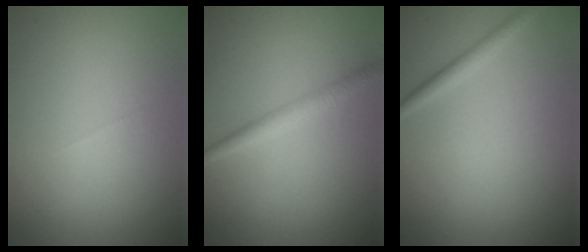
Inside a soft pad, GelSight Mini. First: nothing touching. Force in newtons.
{"total": 2.0, "press": 2.0, "slide": 0.0}
{"total": 1.5, "press": 1.5, "slide": 0.0}